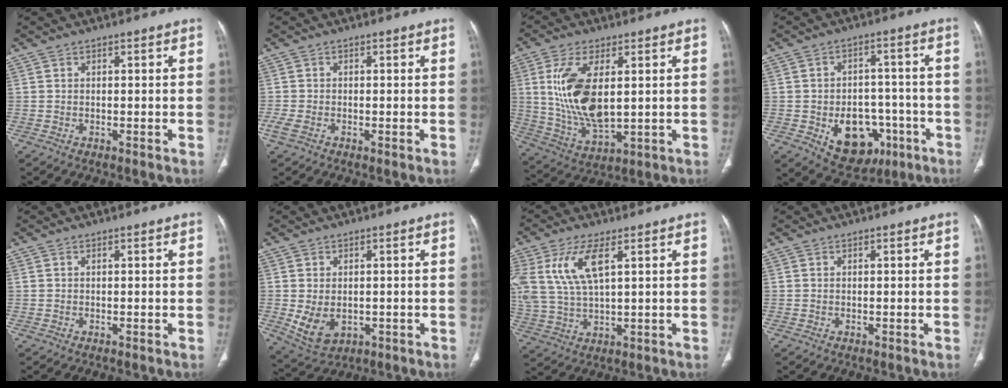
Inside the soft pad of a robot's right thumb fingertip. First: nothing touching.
{"total": 2.1, "force": [-0.7, 1.1, 1.6], "torque": [-0.044, -0.004, -0.019]}
{"total": 14.7, "force": [2.6, 6.8, 12.8], "torque": [-0.259, -0.021, 0.064]}
{"total": 14.1, "force": [-5.1, 10.0, 8.5], "torque": [-0.082, 0.029, -0.059]}
{"total": 0.0}
{"total": 6.8, "force": [-0.7, 4.8, 4.7], "torque": [-0.081, -0.007, 0.005]}
{"total": 12.5, "force": [4.6, 5.2, 10.5], "torque": [-0.242, -0.006, 0.099]}
{"total": 0.0}